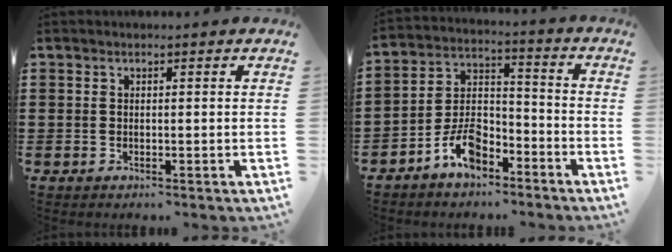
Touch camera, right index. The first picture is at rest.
{"total": 7.5, "force": [-5.3, 3.7, 3.8], "torque": [-0.089, 0.012, -0.103]}